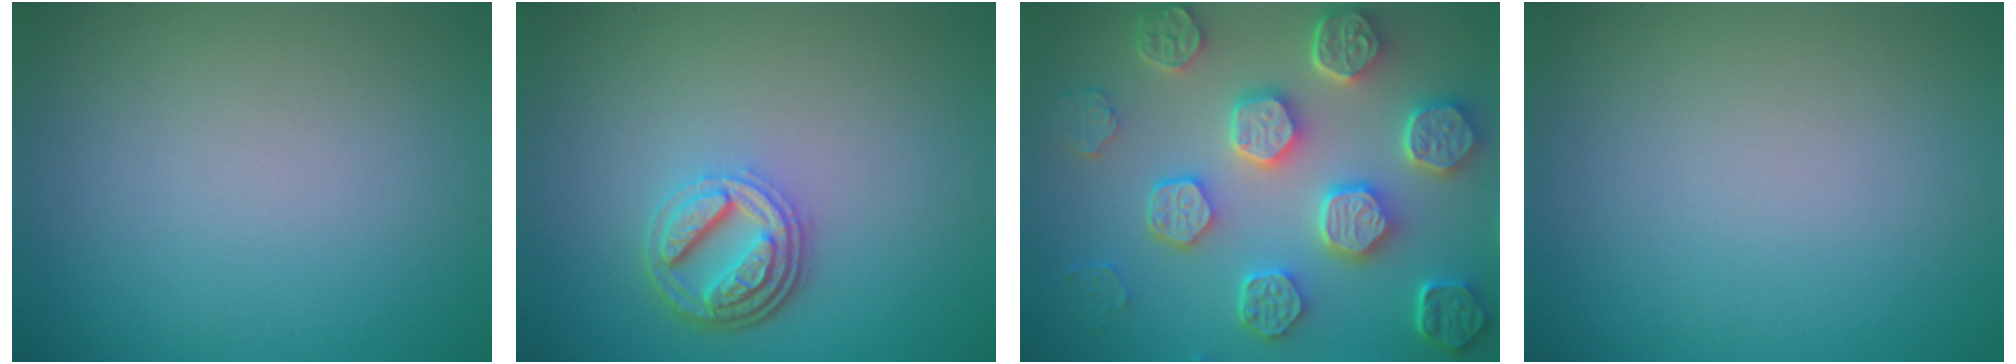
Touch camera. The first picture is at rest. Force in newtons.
{"total": 4.4, "press": 3.4, "slide": 2.8}
{"total": 8.3, "press": 6.4, "slide": 5.3}
{"total": 0.0}